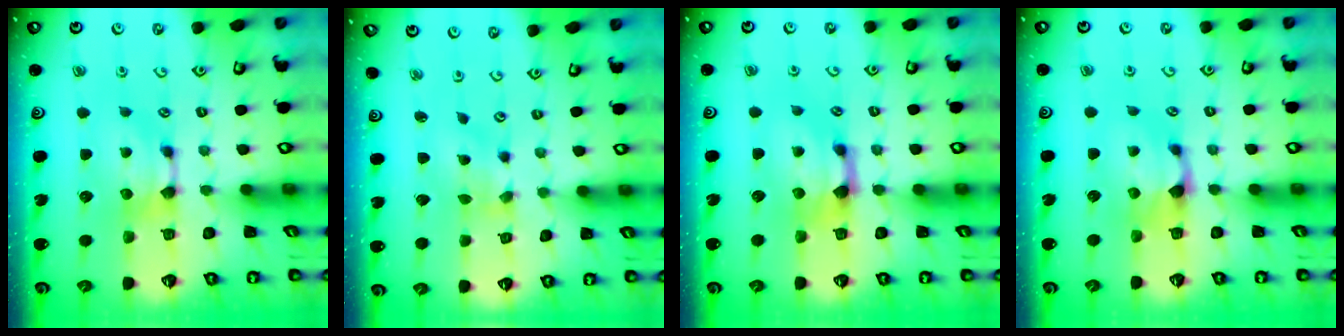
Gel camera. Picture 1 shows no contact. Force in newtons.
{"total": 1.8, "press": 1.6, "slide": 0.9}
{"total": 1.5, "press": 0.7, "slide": 1.3}
{"total": 1.2, "press": 0.8, "slide": 0.9}